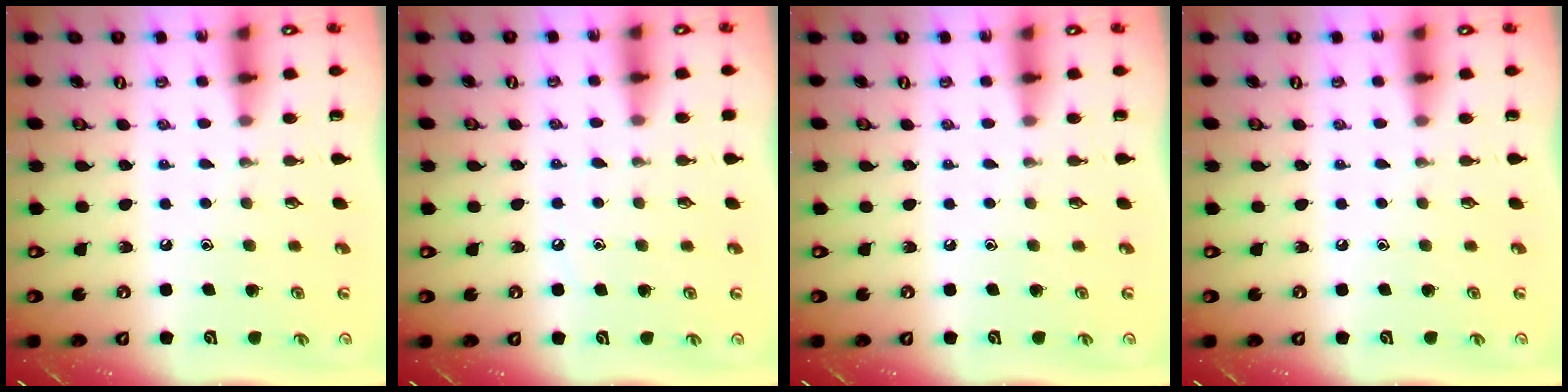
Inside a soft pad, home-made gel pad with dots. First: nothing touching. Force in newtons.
{"total": 4.5, "press": 4.4, "slide": 0.7}
{"total": 0.0}
{"total": 0.0}